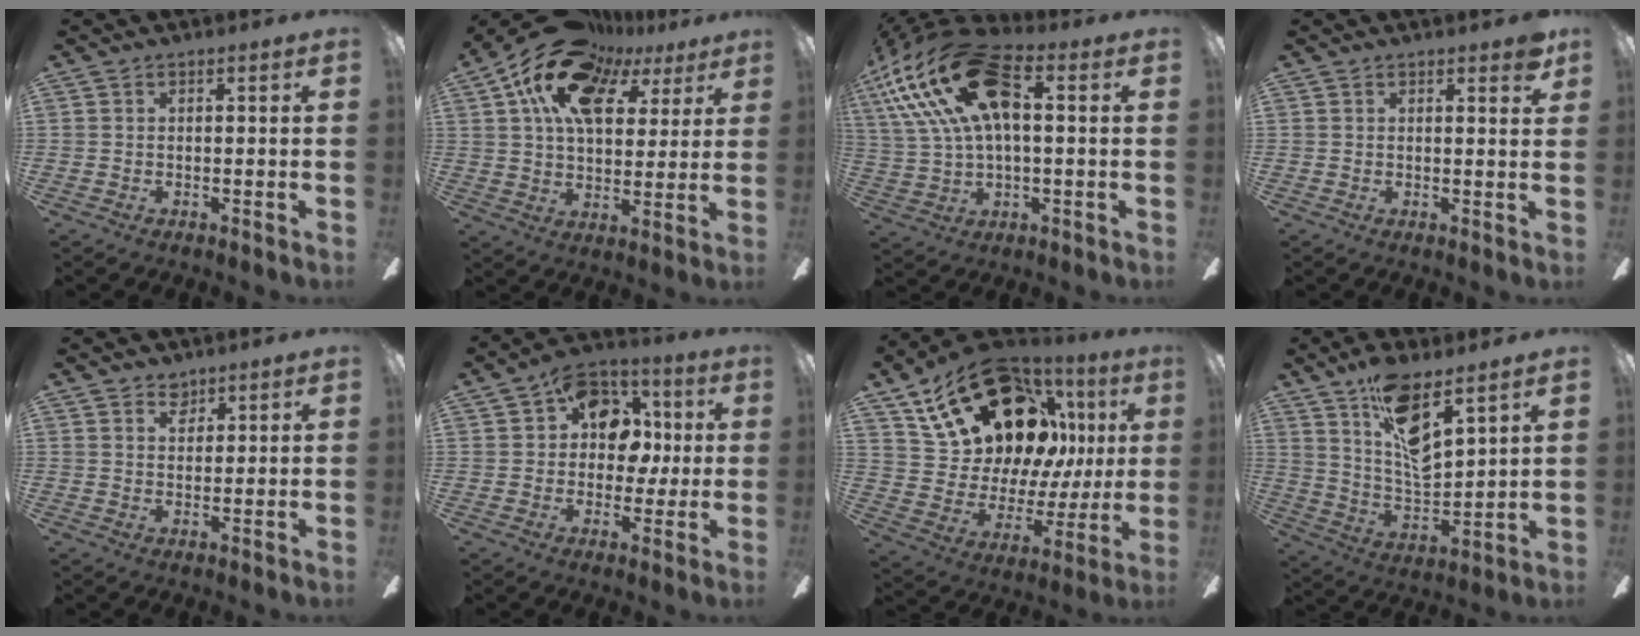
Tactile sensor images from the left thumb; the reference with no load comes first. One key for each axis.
{"total": 20.2, "fx": 10.7, "fy": 11.3, "fz": 12.9, "tx": -0.249, "ty": -0.032, "tz": 0.192}
{"total": 24.9, "fx": 7.7, "fy": 12.7, "fz": 19.9, "tx": -0.413, "ty": -0.012, "tz": 0.132}
{"total": 2.7, "fx": 1.9, "fy": 0.8, "fz": 1.7, "tx": -0.014, "ty": -0.005, "tz": 0.028}
{"total": 3.4, "fx": 2.7, "fy": 2.0, "fz": 0.8, "tx": 0.003, "ty": -0.014, "tz": 0.046}
{"total": 14.4, "fx": 4.1, "fy": 11.1, "fz": 8.2, "tx": -0.113, "ty": 0.002, "tz": 0.077}
{"total": 24.6, "fx": 15.0, "fy": 13.6, "fz": 13.9, "tx": -0.233, "ty": -0.077, "tz": 0.287}
{"total": 14.5, "fx": 9.5, "fy": 4.8, "fz": 9.8, "tx": -0.177, "ty": -0.053, "tz": 0.168}